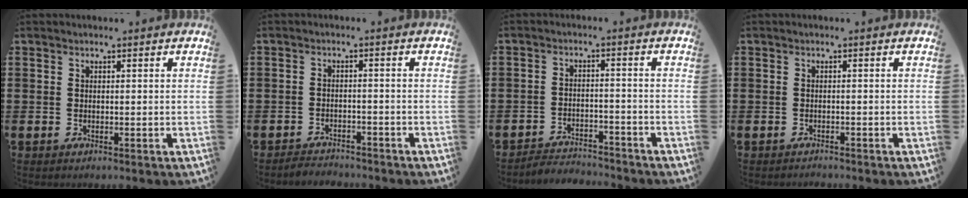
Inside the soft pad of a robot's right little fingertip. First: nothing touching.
{"total": 2.1, "force": [-2.0, 0.2, -0.1], "torque": [-0.006, 0.003, -0.045]}
{"total": 3.0, "force": [-3.0, 0.3, -0.2], "torque": [-0.006, 0.004, -0.067]}
{"total": 0.6, "force": [-0.6, 0.0, -0.1], "torque": [-0.001, -0.001, -0.012]}